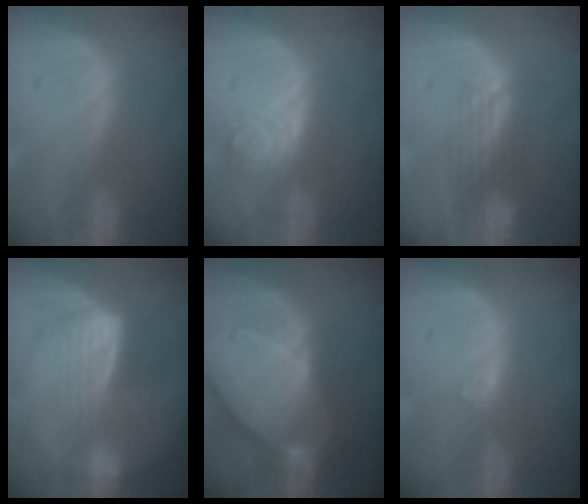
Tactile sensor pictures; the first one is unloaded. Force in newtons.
{"total": 4.0, "press": 4.0, "slide": 0.5}
{"total": 4.0, "press": 3.3, "slide": 2.2}
{"total": 7.0, "press": 5.9, "slide": 3.8}
{"total": 10.7, "press": 9.4, "slide": 5.2}
{"total": 1.1, "press": 1.0, "slide": 0.2}